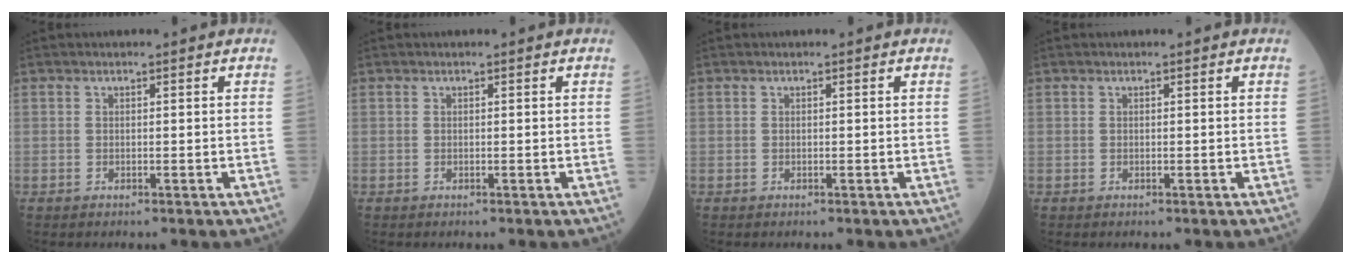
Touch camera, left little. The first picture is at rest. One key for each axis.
{"total": 0.0}
{"total": 0.0}
{"total": 0.0}